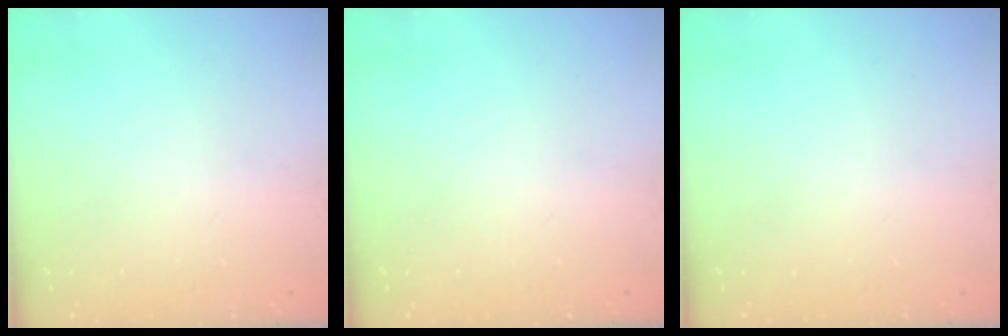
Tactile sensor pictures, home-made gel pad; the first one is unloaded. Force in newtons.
{"total": 0.0}
{"total": 0.0}